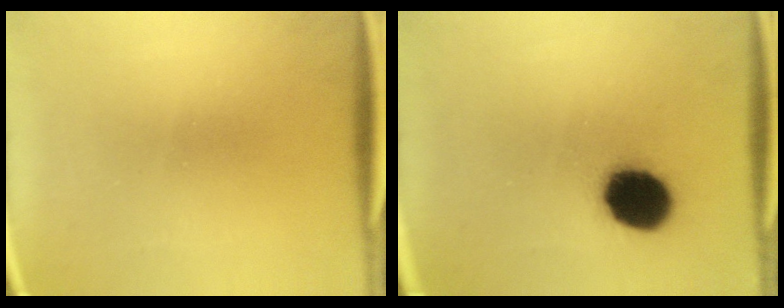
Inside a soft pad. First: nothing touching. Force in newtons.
{"total": 13.9}